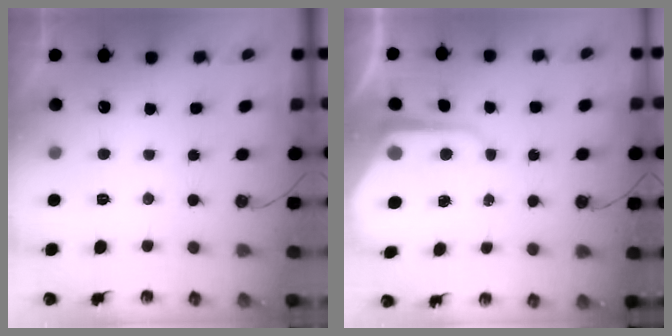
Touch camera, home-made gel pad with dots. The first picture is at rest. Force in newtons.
{"total": 8.5, "press": 8.4, "slide": 0.6}